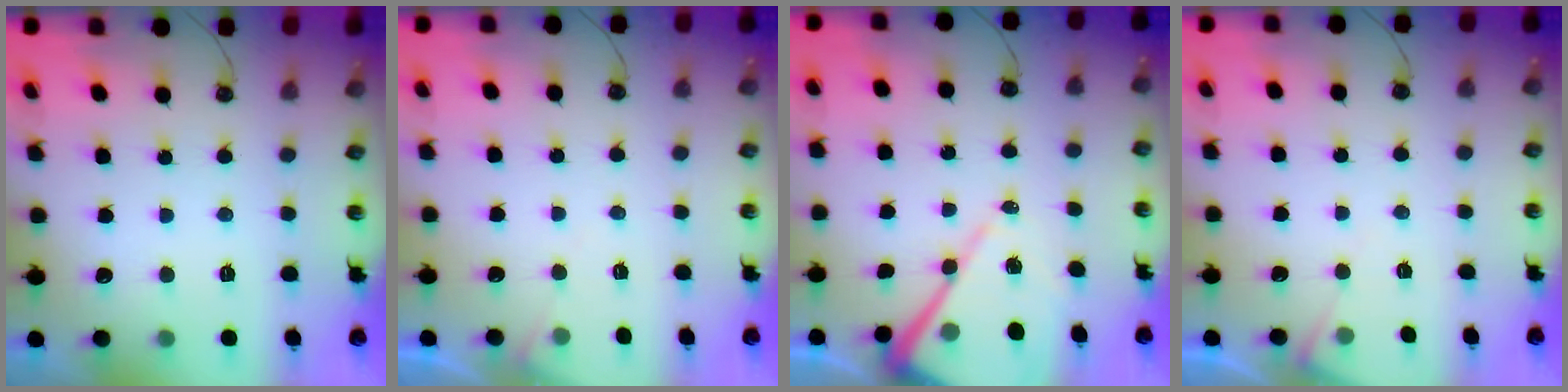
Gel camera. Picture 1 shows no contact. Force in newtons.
{"total": 3.8, "press": 3.8, "slide": 0.5}
{"total": 11.7, "press": 11.6, "slide": 1.1}
{"total": 5.3, "press": 5.3, "slide": 0.5}